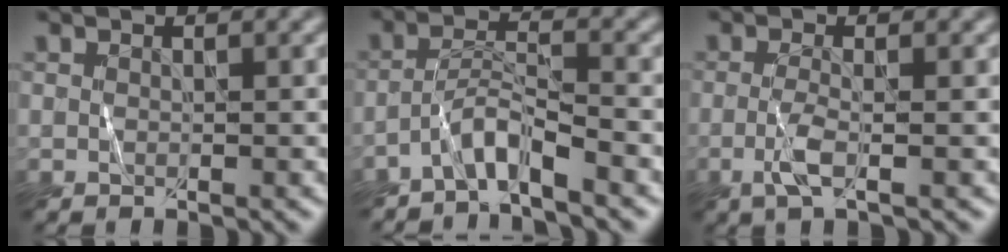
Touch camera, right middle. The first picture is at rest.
{"total": 3.0, "force": [-2.5, 0.2, 1.7], "torque": [-0.028, 0.013, -0.056]}
{"total": 2.0, "force": [-0.7, 0.4, 1.9], "torque": [-0.048, -0.003, -0.017]}